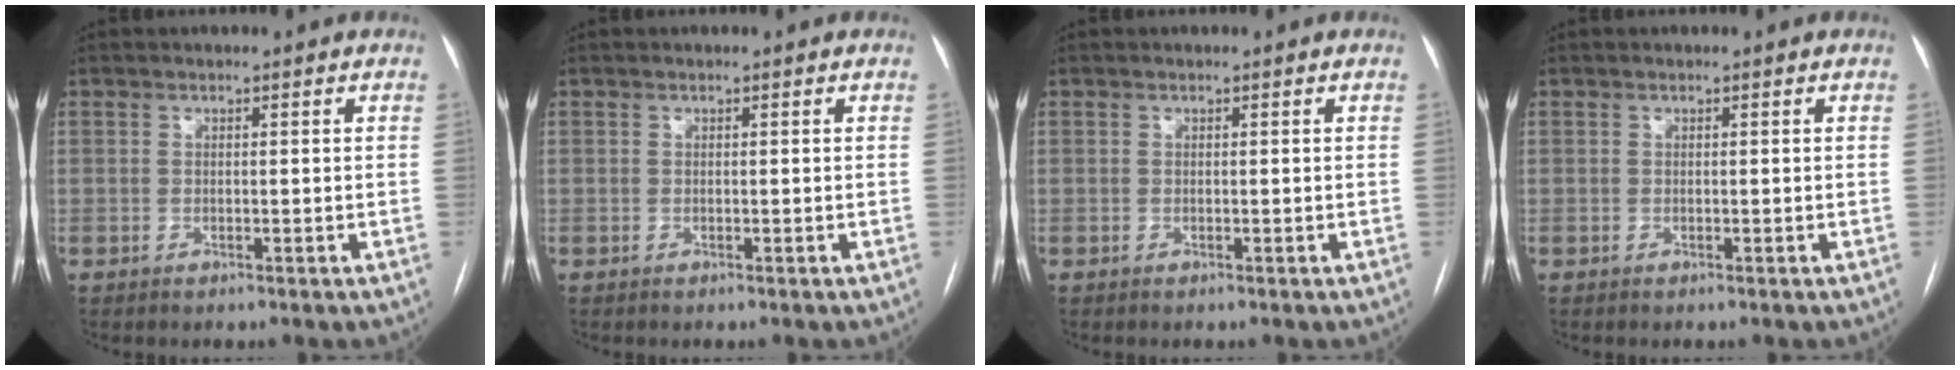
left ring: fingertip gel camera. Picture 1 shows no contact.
{"total": 0.0}
{"total": 0.0}
{"total": 0.0}